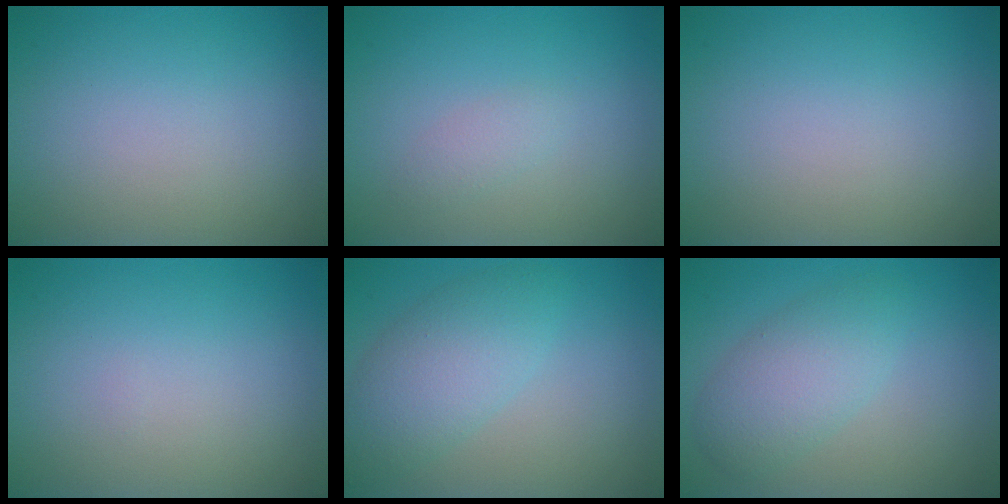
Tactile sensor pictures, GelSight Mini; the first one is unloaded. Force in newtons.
{"total": 1.1, "press": 1.1, "slide": 0.0}
{"total": 0.0}
{"total": 0.0}
{"total": 4.5, "press": 4.5, "slide": 0.1}
{"total": 3.9, "press": 3.9, "slide": 0.1}